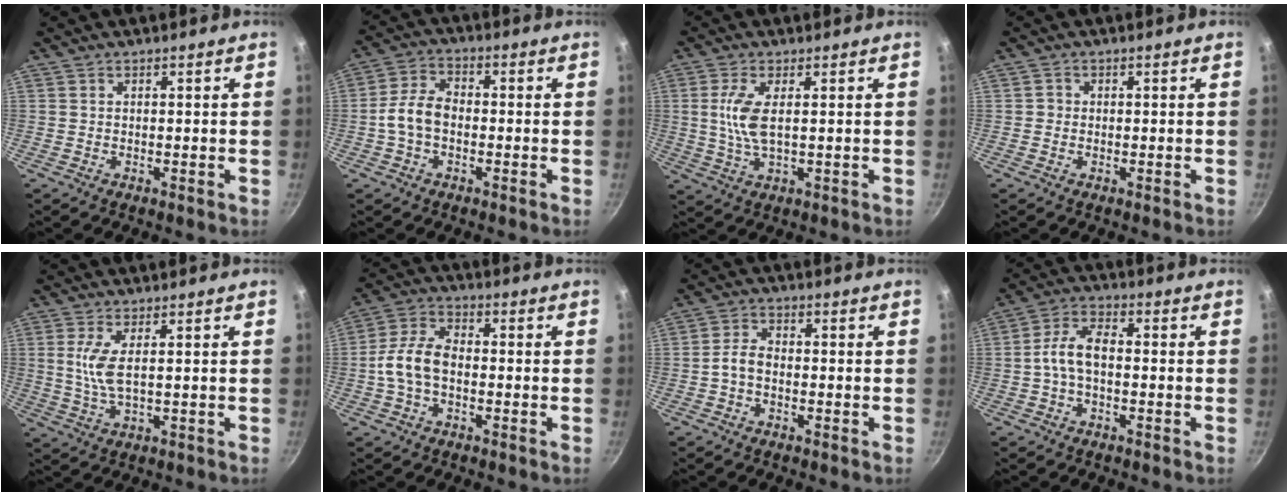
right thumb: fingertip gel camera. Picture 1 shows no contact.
{"total": 7.3, "force": [-1.3, 4.8, 5.3], "torque": [-0.100, 0.026, -0.033]}
{"total": 6.4, "force": [0.9, 2.3, 5.9], "torque": [-0.144, -0.005, 0.022]}
{"total": 1.1, "force": [-0.2, 1.0, 0.3], "torque": [0.001, 0.003, -0.005]}
{"total": 5.1, "force": [1.0, 1.5, 4.8], "torque": [-0.121, -0.008, 0.025]}
{"total": 8.7, "force": [-1.5, 5.3, 6.7], "torque": [-0.138, 0.030, -0.035]}
{"total": 3.8, "force": [-1.1, 2.3, 2.8], "torque": [-0.055, 0.017, -0.026]}
{"total": 6.9, "force": [-0.8, 3.7, 5.8], "torque": [-0.113, 0.027, -0.022]}